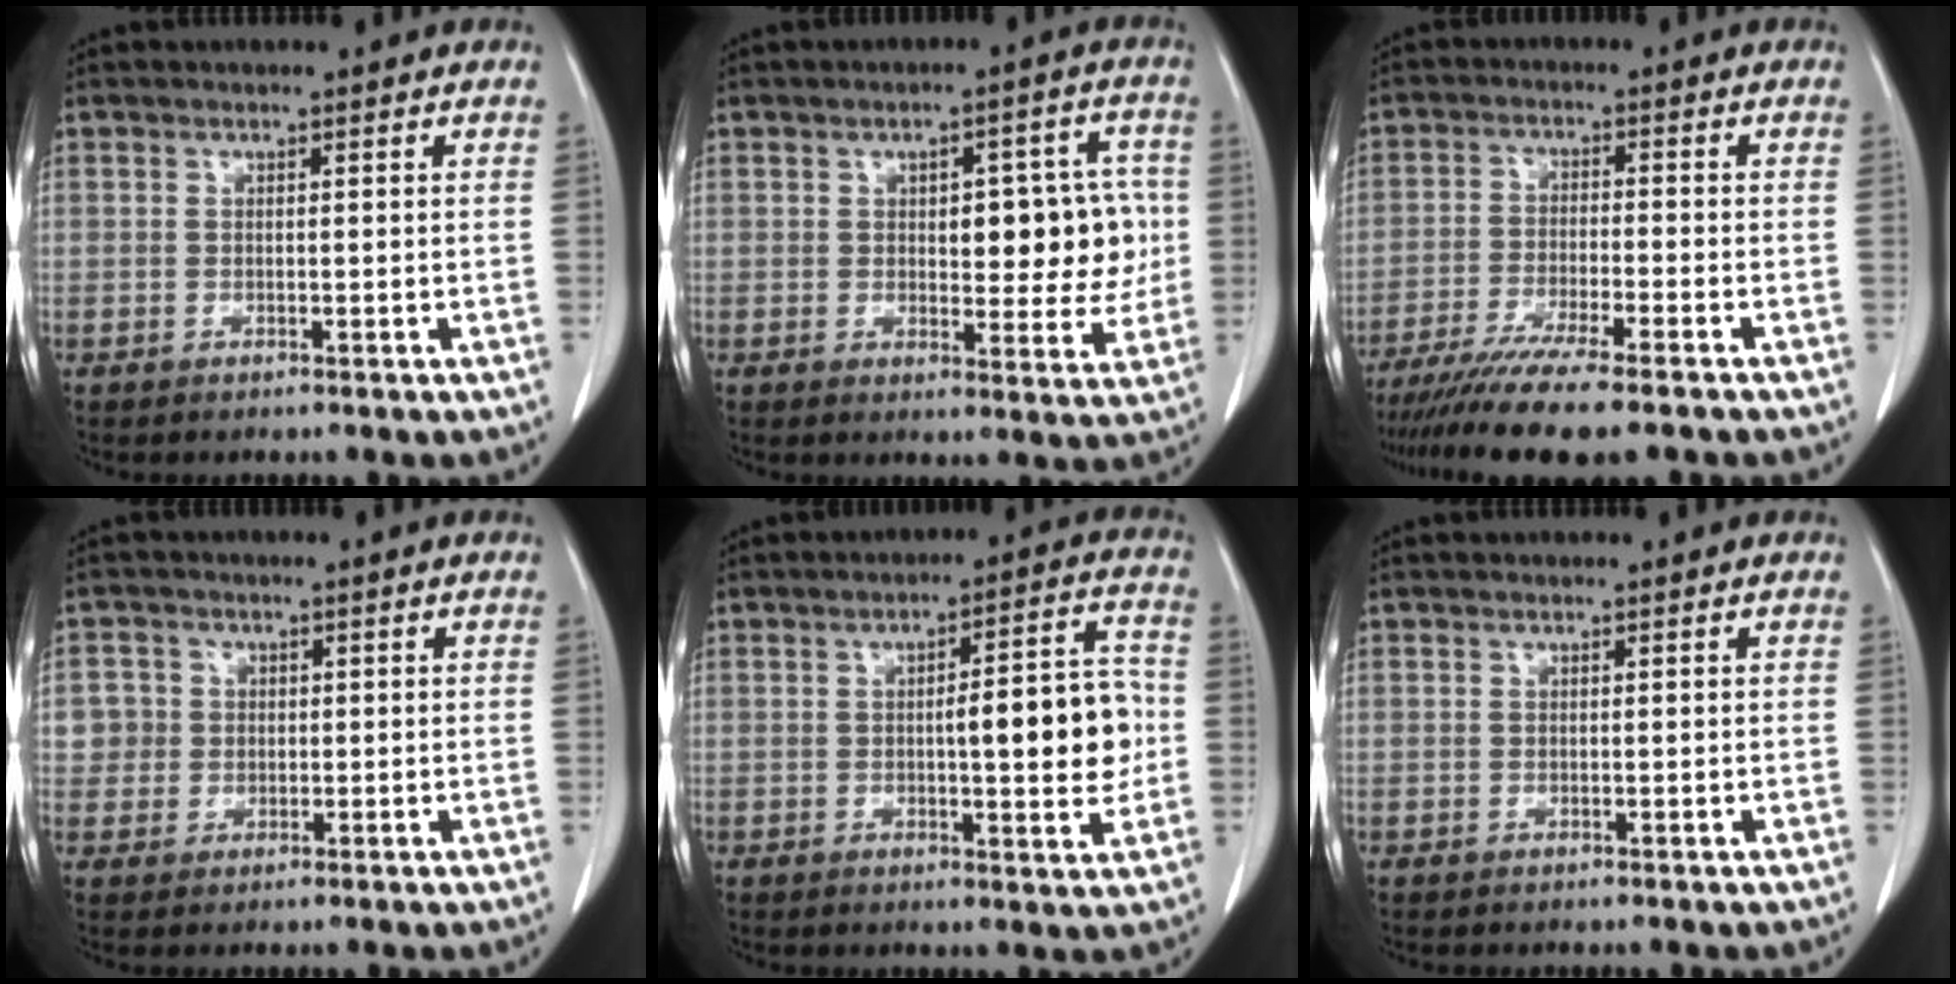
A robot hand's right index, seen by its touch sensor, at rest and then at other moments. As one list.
[{"total": 9.8, "force": [0.8, 4.2, 8.8], "torque": [-0.098, 0.020, 0.018]}, {"total": 12.2, "force": [-9.9, 0.1, 7.1], "torque": [-0.107, -0.029, -0.157]}, {"total": 4.1, "force": [0.3, 4.1, 0.1], "torque": [0.012, 0.010, 0.006]}, {"total": 10.6, "force": [-0.4, 2.3, 10.3], "torque": [-0.134, 0.018, -0.002]}, {"total": 0.0}]